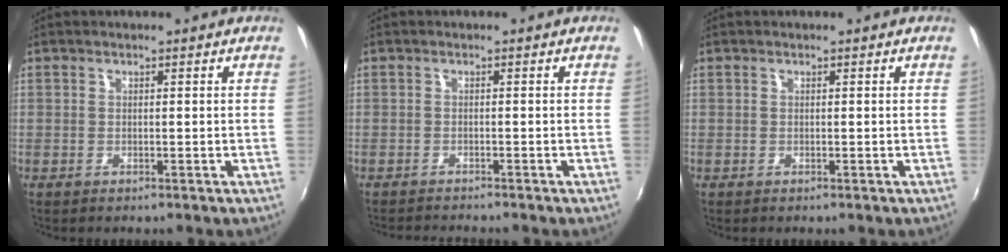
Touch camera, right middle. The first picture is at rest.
{"total": 3.0, "force": [-2.9, -0.1, 0.7], "torque": [-0.026, -0.014, -0.053]}
{"total": 0.0}